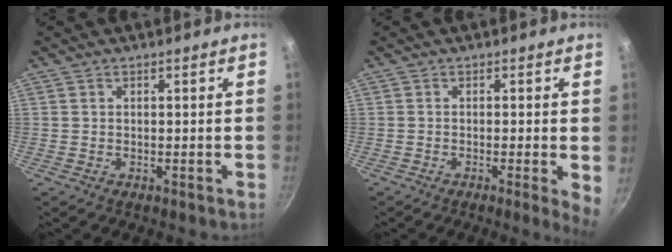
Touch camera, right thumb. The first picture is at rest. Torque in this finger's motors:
{"motor_torque": [-0.14, 0.49, -0.10, -0.18, 0.08]}